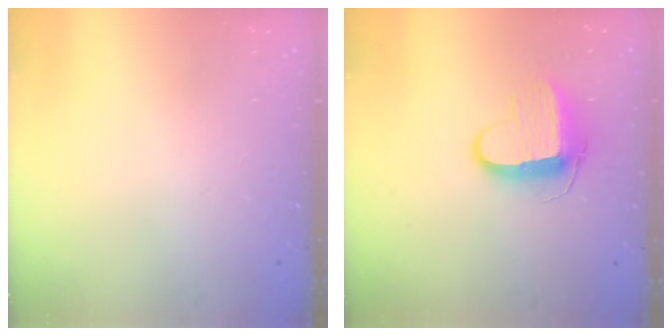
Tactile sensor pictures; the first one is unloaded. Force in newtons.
{"total": 10.0, "press": 10.0, "slide": 0.2}